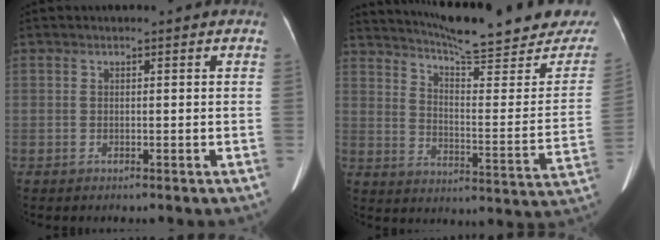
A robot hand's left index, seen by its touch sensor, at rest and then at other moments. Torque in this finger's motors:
{"motor_torque": [0.45, -0.90, 0.16, 0.10]}